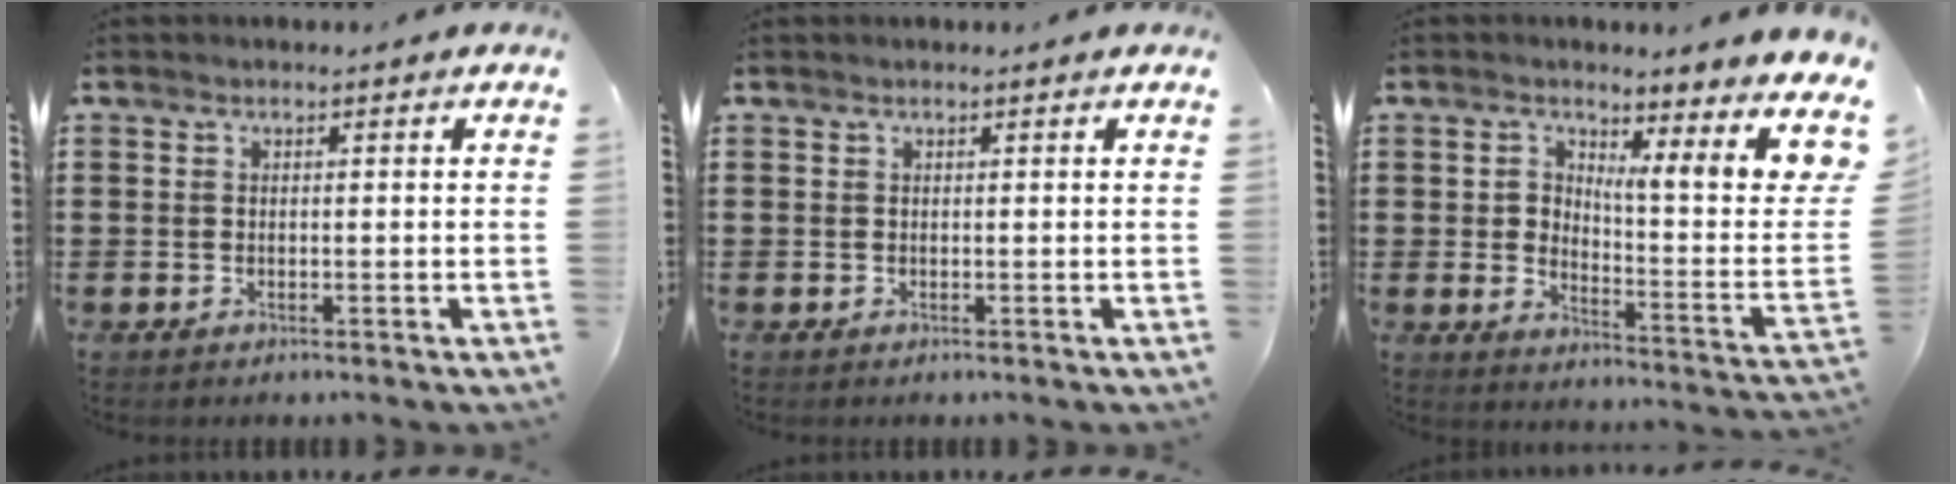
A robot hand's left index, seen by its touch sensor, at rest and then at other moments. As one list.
[{"total": 0.0}, {"total": 7.3, "force": [3.5, 2.0, 6.1], "torque": [-0.103, -0.029, 0.052]}]